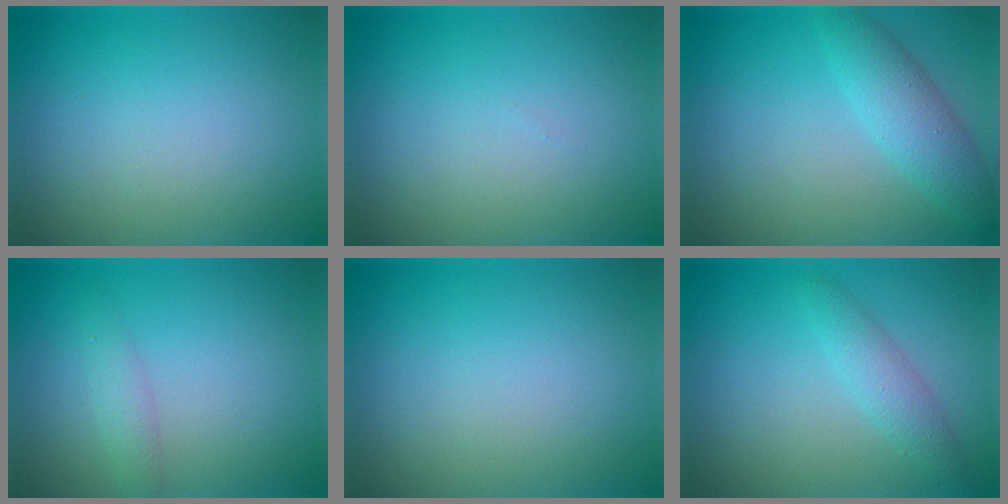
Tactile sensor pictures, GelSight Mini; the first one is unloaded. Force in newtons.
{"total": 0.0}
{"total": 3.7, "press": 3.7, "slide": 0.2}
{"total": 1.6, "press": 1.6, "slide": 0.0}
{"total": 0.0}
{"total": 2.2, "press": 2.2, "slide": 0.1}